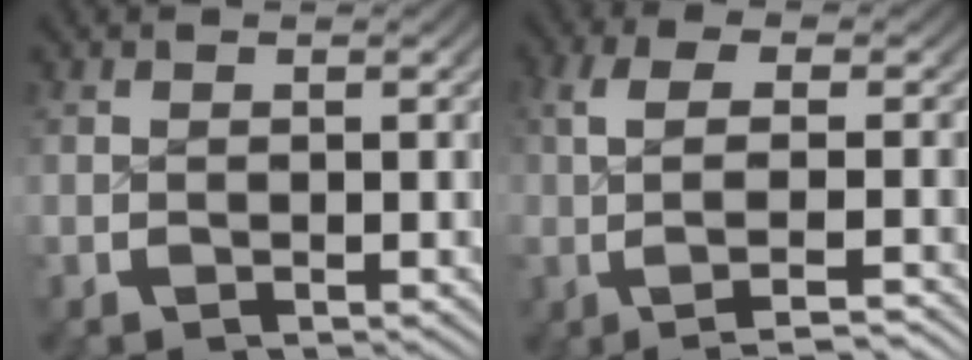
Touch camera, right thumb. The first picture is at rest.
{"total": 6.6, "force": [-0.9, 2.7, 6.0], "torque": [-0.109, -0.002, -0.013]}